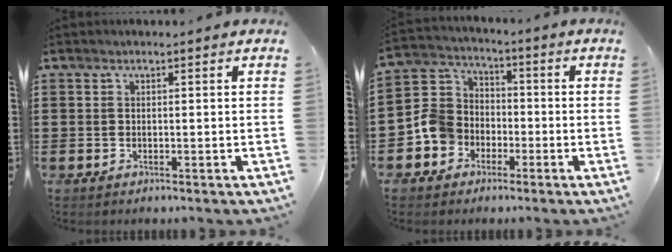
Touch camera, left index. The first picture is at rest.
{"total": 7.8, "force": [-2.8, 6.9, 2.3], "torque": [-0.082, 0.023, -0.059]}